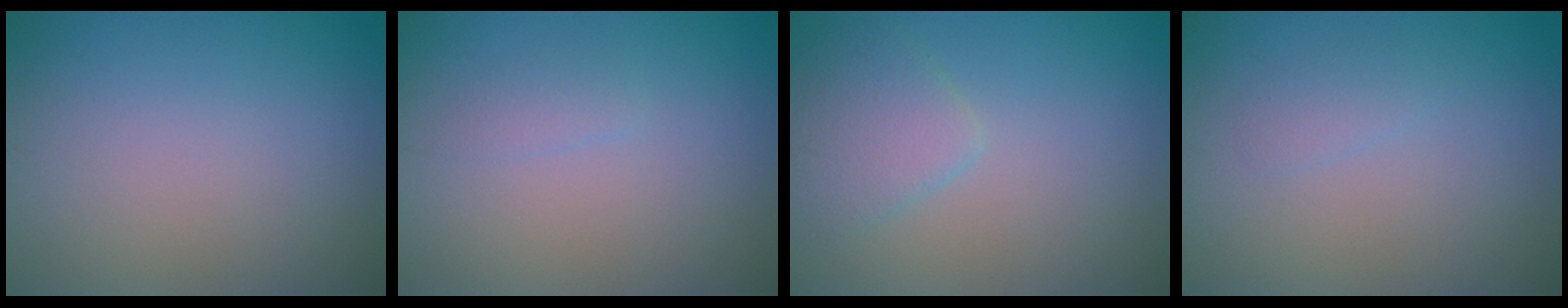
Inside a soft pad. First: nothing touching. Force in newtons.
{"total": 0.8, "press": 0.8, "slide": 0.1}
{"total": 2.8, "press": 2.8, "slide": 0.2}
{"total": 1.0, "press": 1.0, "slide": 0.1}